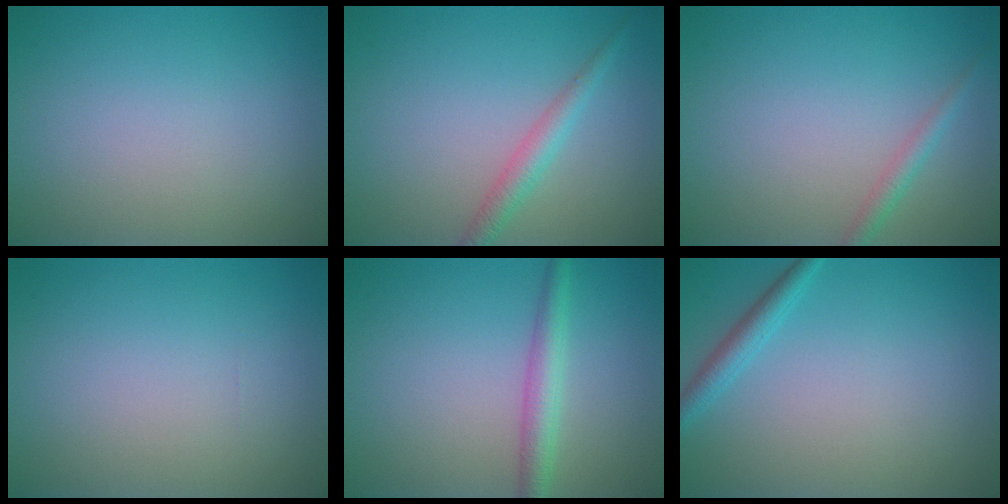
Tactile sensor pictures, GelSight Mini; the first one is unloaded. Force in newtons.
{"total": 2.1, "press": 2.1, "slide": 0.1}
{"total": 1.5, "press": 1.5, "slide": 0.0}
{"total": 0.0}
{"total": 2.7, "press": 2.7, "slide": 0.1}
{"total": 1.9, "press": 1.9, "slide": 0.0}